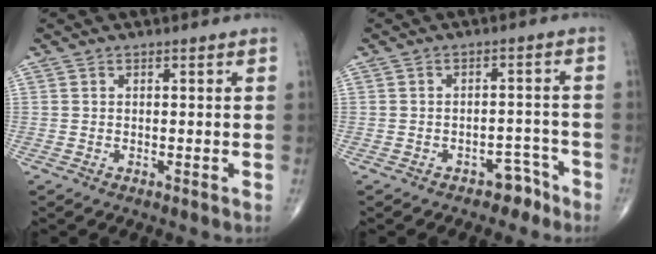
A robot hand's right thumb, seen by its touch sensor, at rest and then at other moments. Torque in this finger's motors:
{"motor_torque": [3.96, 1.05, 0.08, -0.45, -0.01]}